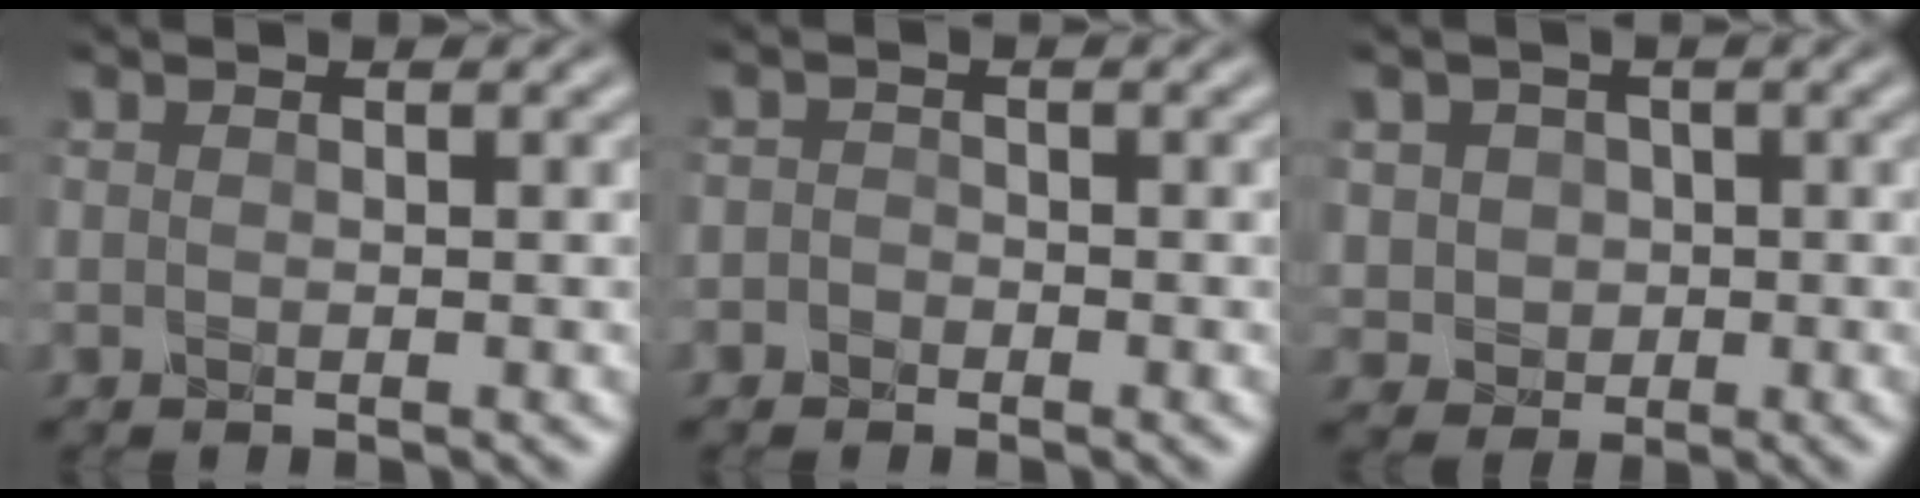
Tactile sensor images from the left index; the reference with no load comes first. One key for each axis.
{"total": 1.0, "fx": -0.6, "fy": 0.9, "fz": 0.1, "tx": 0.010, "ty": 0.000, "tz": -0.017}
{"total": 3.0, "fx": 0.3, "fy": 2.8, "fz": 0.9, "tx": -0.014, "ty": 0.001, "tz": 0.003}